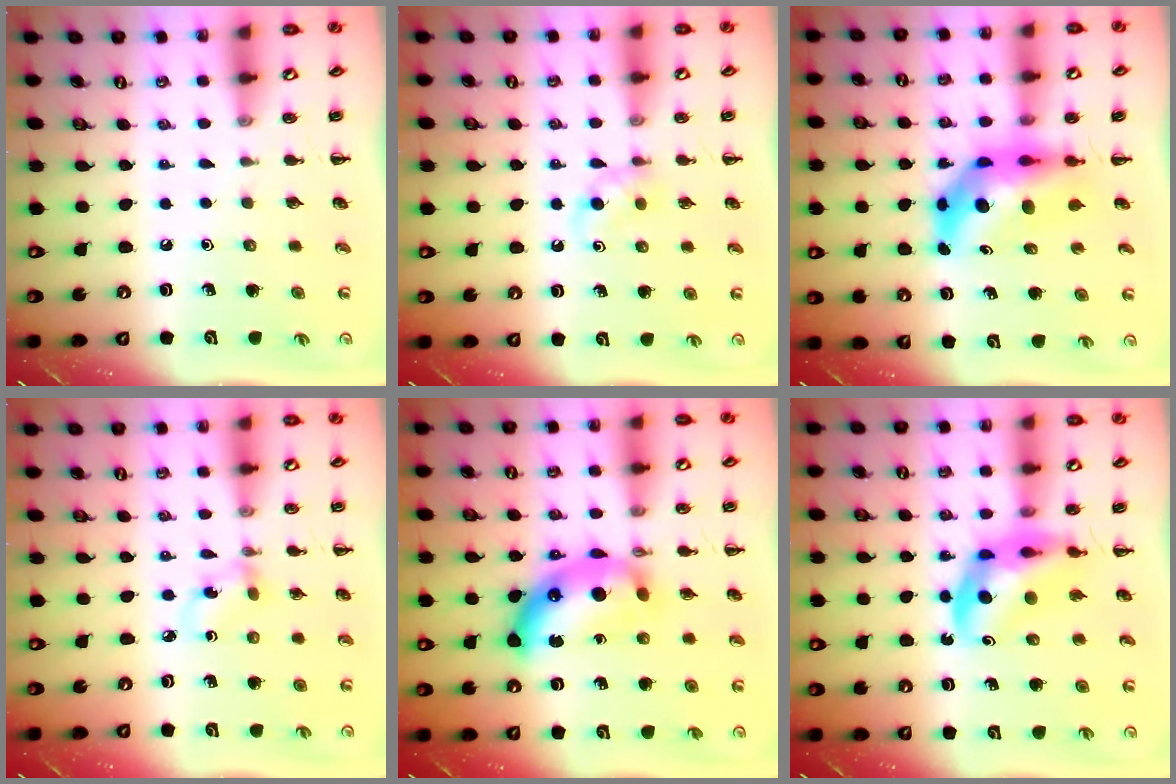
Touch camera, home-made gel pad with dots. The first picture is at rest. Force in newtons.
{"total": 4.7, "press": 4.6, "slide": 1.0}
{"total": 9.1, "press": 8.7, "slide": 2.7}
{"total": 2.8, "press": 2.8, "slide": 0.7}
{"total": 15.6, "press": 15.6, "slide": 0.5}
{"total": 11.2, "press": 10.7, "slide": 3.3}